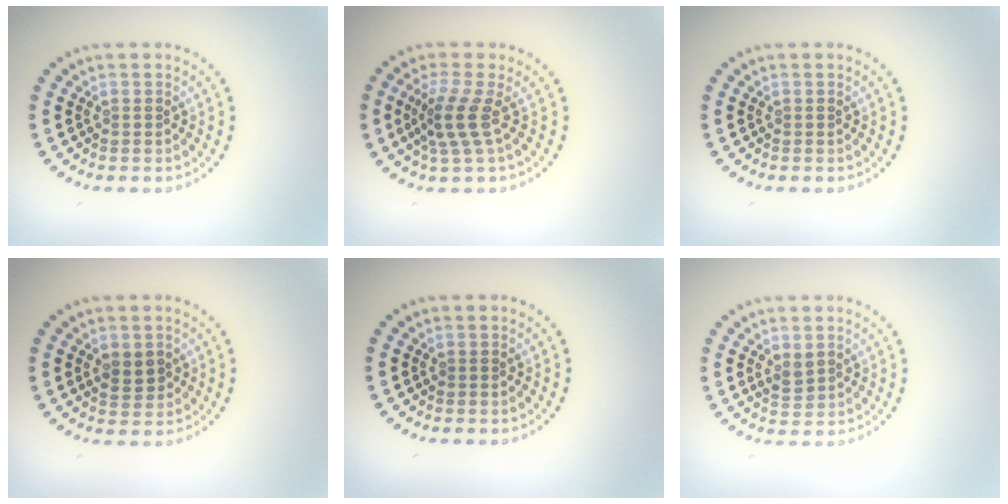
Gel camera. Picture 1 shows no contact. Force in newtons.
{"total": 2.9, "press": 2.2, "slide": 2.0}
{"total": 0.0}
{"total": 2.0, "press": 2.0, "slide": 0.3}
{"total": 0.0}
{"total": 1.5, "press": 1.4, "slide": 0.3}